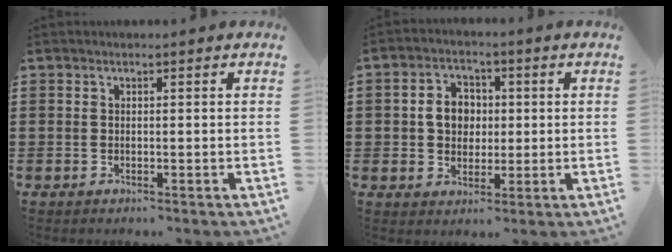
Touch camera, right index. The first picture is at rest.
{"total": 5.2, "force": [0.2, 4.3, 2.9], "torque": [-0.062, 0.011, -0.002]}